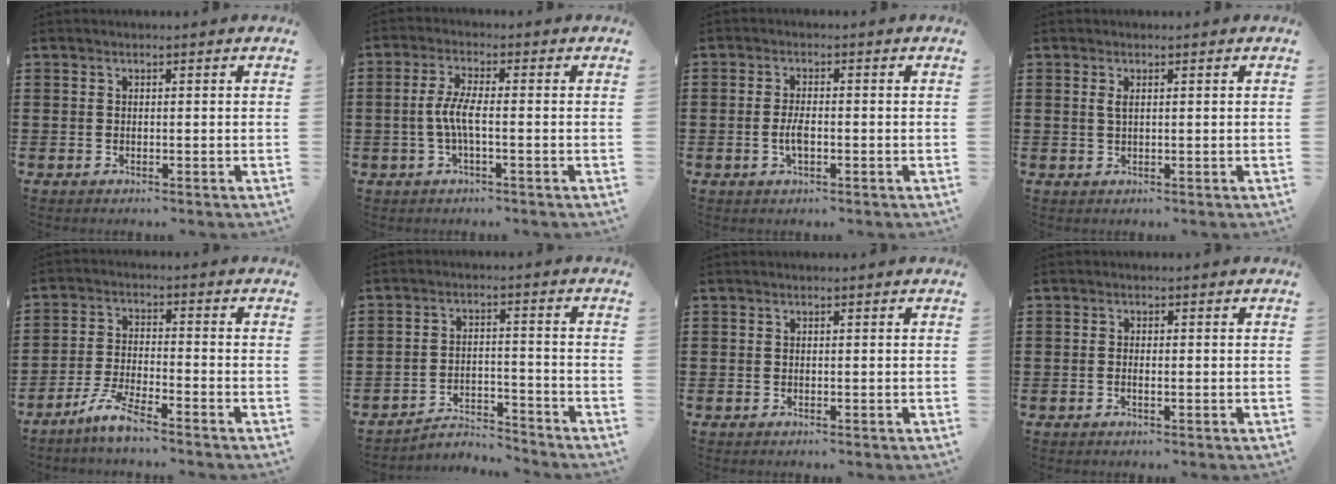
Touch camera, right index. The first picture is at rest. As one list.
[{"total": 4.5, "force": [-1.0, 0.9, 4.3], "torque": [-0.100, -0.005, -0.027]}, {"total": 3.1, "force": [-0.8, 1.0, 2.8], "torque": [-0.060, -0.003, -0.017]}, {"total": 1.2, "force": [0.4, 0.4, 1.1], "torque": [-0.022, 0.004, 0.006]}, {"total": 5.5, "force": [-4.5, 0.2, 3.1], "torque": [-0.086, -0.015, -0.092]}, {"total": 4.0, "force": [-3.9, 0.7, 0.7], "torque": [-0.017, 0.008, -0.081]}, {"total": 0.0}, {"total": 0.9, "force": [-0.3, 0.2, 0.8], "torque": [-0.015, -0.003, -0.005]}]